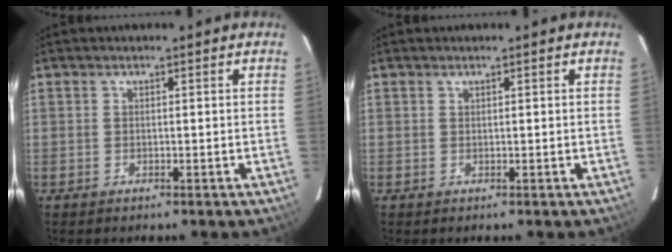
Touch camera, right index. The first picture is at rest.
{"total": 0.0}